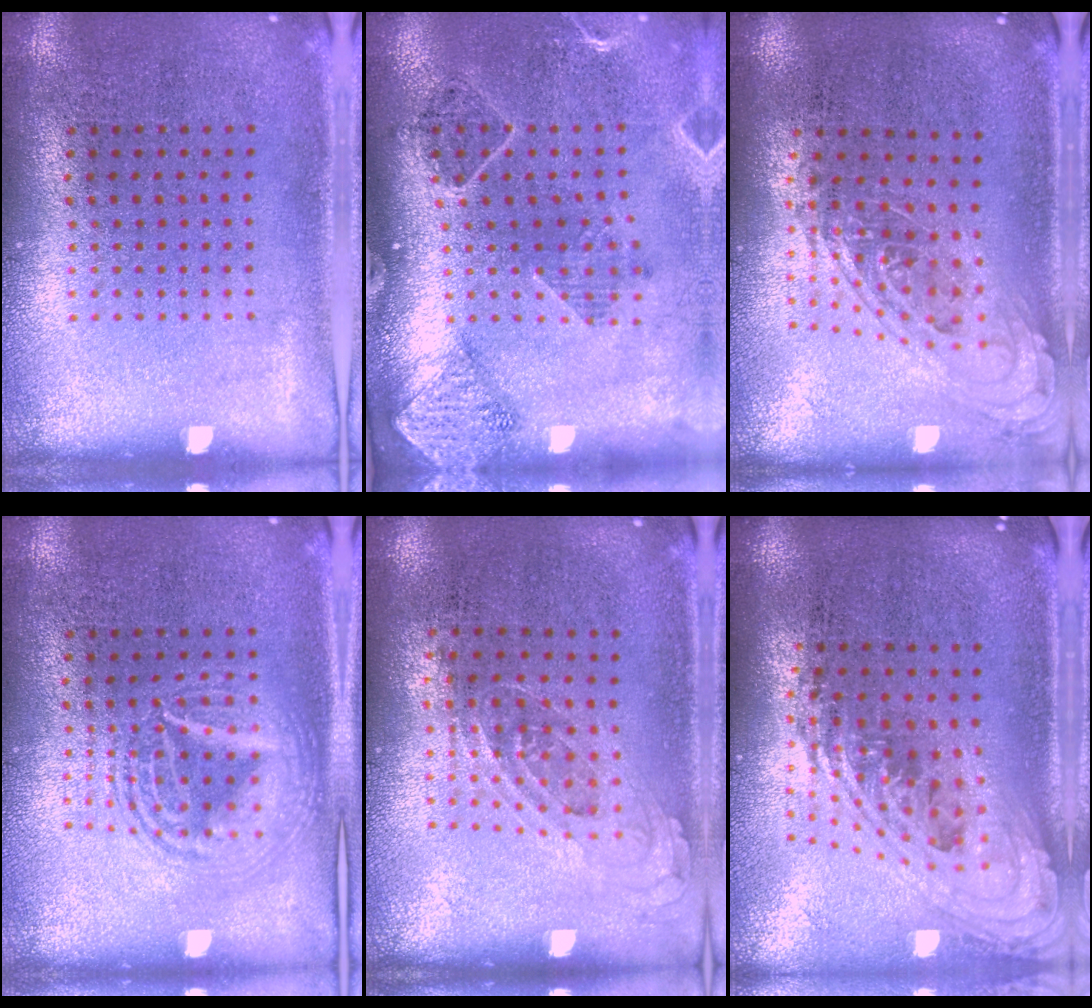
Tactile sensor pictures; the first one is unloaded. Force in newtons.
{"total": 1.5, "press": 1.5, "slide": 0.0}
{"total": 1.0, "press": 1.0, "slide": 0.3}
{"total": 2.8, "press": 2.8, "slide": 0.3}
{"total": 0.6, "press": 0.6, "slide": 0.3}
{"total": 2.4, "press": 1.7, "slide": 1.7}